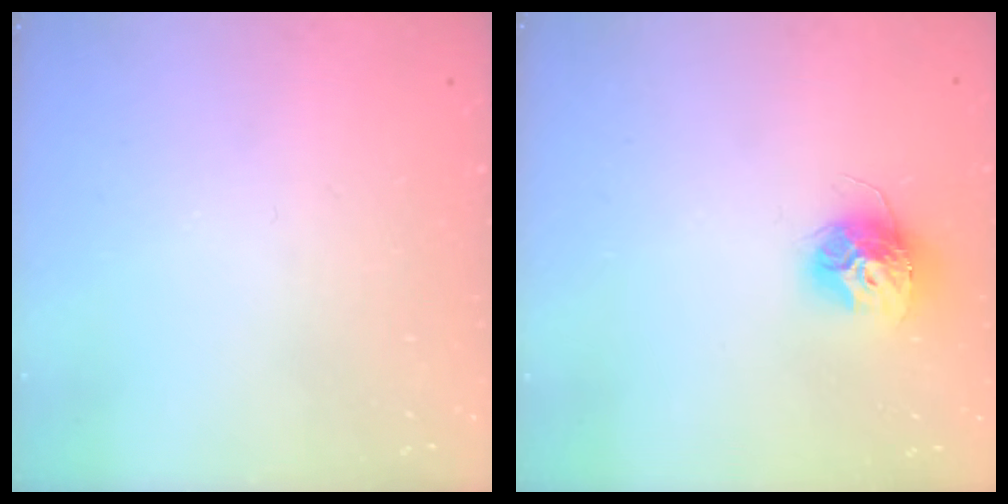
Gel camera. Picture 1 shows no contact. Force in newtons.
{"total": 11.3, "press": 11.3, "slide": 1.0}